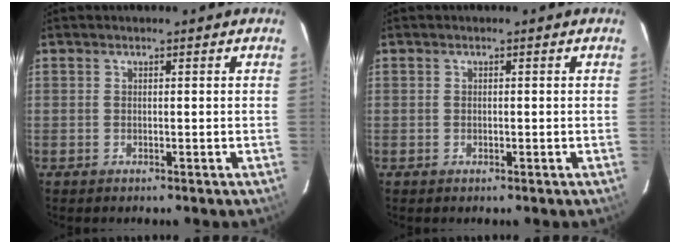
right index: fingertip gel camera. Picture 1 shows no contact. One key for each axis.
{"total": 0.5, "fx": -0.1, "fy": 0.5, "fz": 0.2, "tx": -0.003, "ty": 0.001, "tz": -0.001}